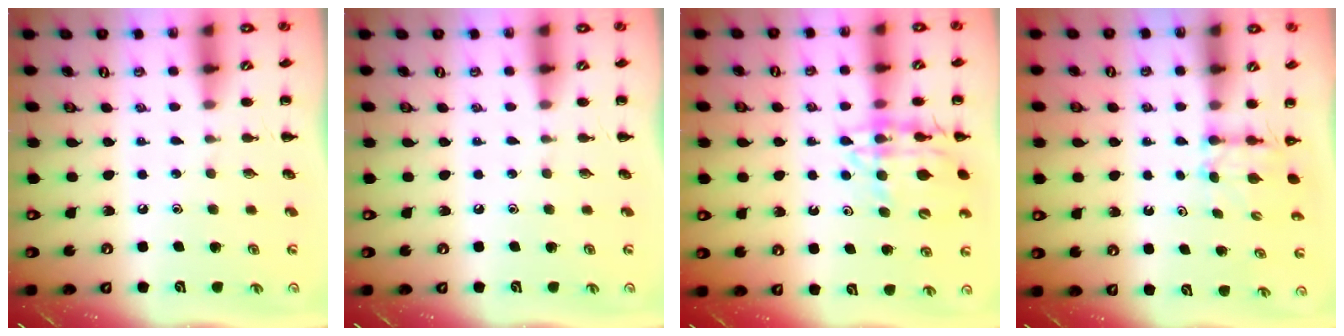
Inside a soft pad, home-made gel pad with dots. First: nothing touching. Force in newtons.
{"total": 0.0}
{"total": 14.3, "press": 14.1, "slide": 2.7}
{"total": 2.8, "press": 2.6, "slide": 1.1}